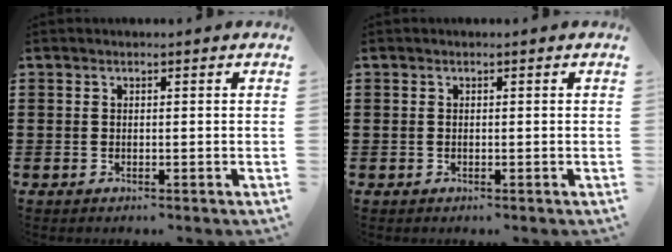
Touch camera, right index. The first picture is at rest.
{"total": 0.0}